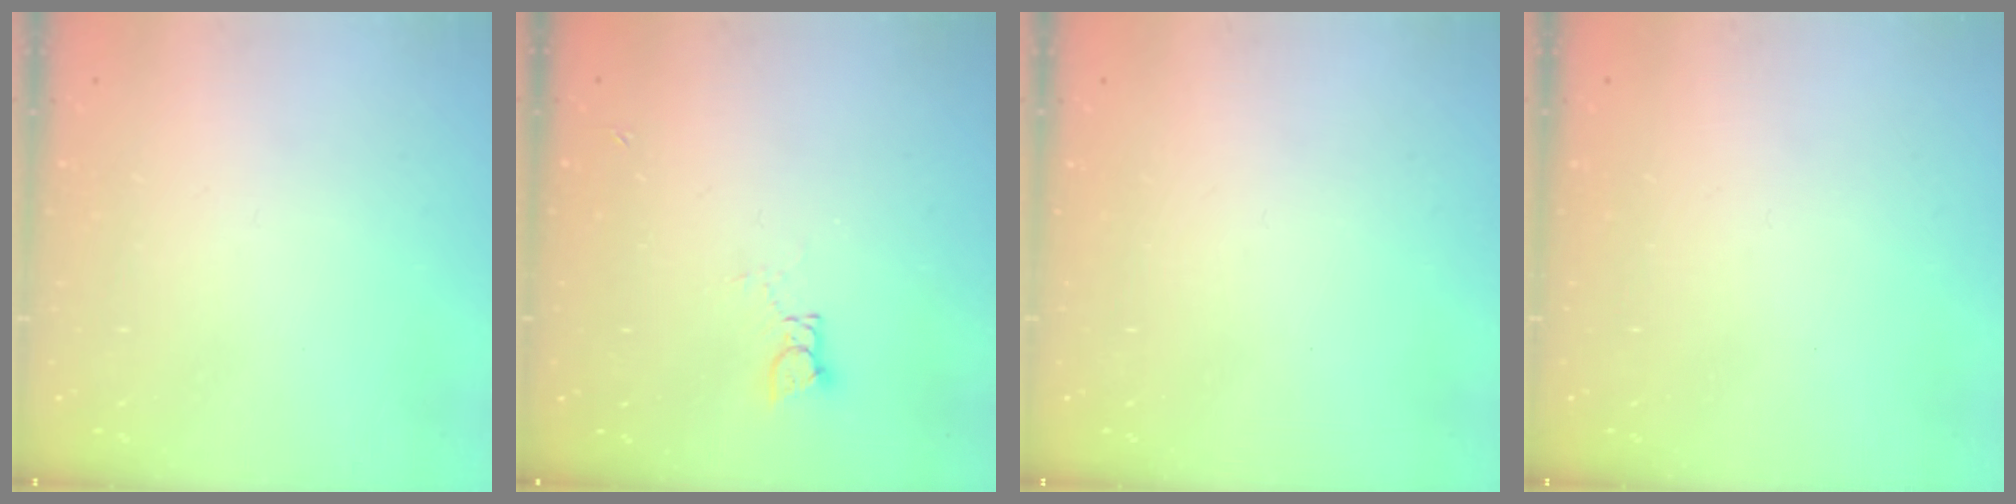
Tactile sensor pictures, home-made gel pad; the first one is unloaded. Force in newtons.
{"total": 3.6, "press": 3.6, "slide": 0.4}
{"total": 0.0}
{"total": 0.0}